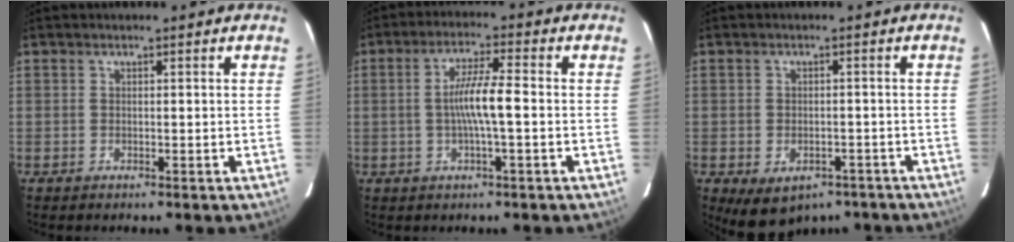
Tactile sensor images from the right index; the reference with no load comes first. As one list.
[{"total": 6.6, "force": [-0.8, 0.2, 6.5], "torque": [-0.123, 0.003, -0.016]}, {"total": 8.7, "force": [-5.4, 5.4, 4.2], "torque": [-0.075, -0.007, -0.055]}]